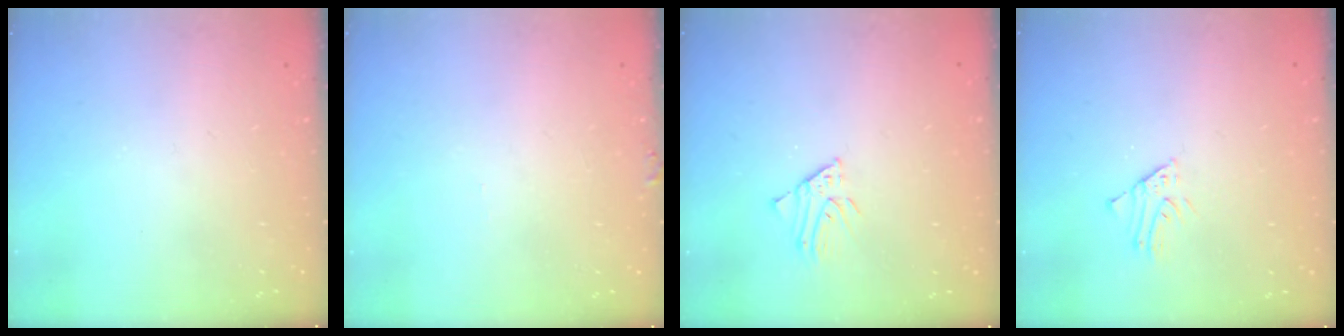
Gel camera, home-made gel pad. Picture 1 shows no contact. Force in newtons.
{"total": 3.6, "press": 3.6, "slide": 0.3}
{"total": 2.5, "press": 2.5, "slide": 0.2}
{"total": 1.6, "press": 1.6, "slide": 0.2}